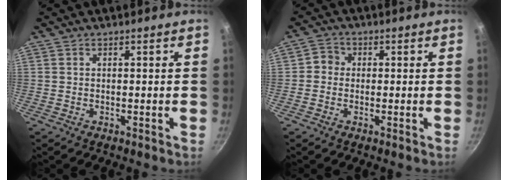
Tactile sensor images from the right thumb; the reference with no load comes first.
{"total": 2.7, "force": [-0.3, 2.5, 0.9], "torque": [-0.003, 0.004, -0.016]}